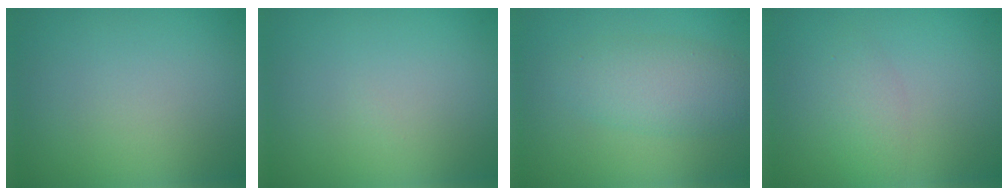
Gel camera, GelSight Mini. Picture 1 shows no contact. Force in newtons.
{"total": 0.0}
{"total": 4.1, "press": 4.1, "slide": 0.1}
{"total": 2.0, "press": 2.0, "slide": 0.1}